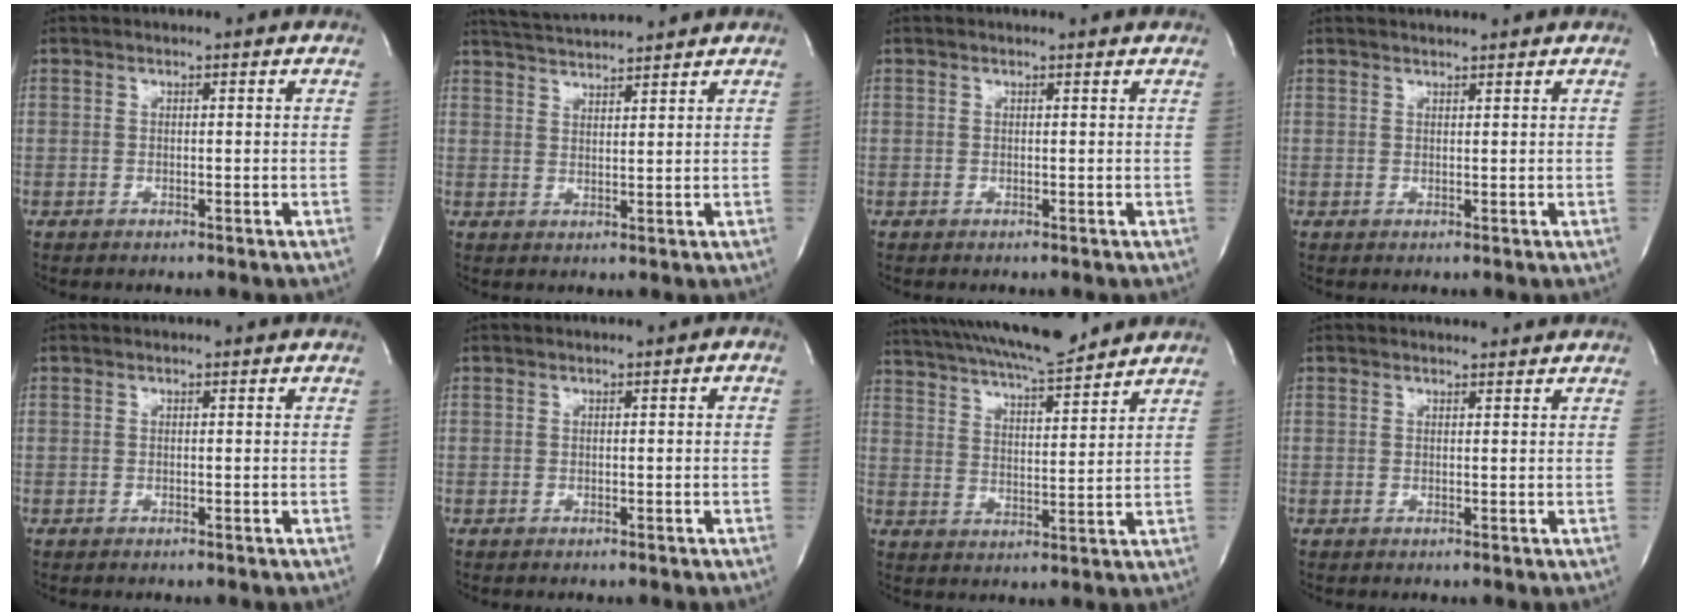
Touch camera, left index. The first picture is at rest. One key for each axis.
{"total": 7.8, "fx": 7.4, "fy": 0.0, "fz": 2.2, "tx": -0.048, "ty": 0.022, "tz": 0.124}
{"total": 1.8, "fx": 1.7, "fy": 0.2, "fz": 0.4, "tx": -0.010, "ty": 0.006, "tz": 0.016}
{"total": 2.2, "fx": 2.1, "fy": 0.1, "fz": 0.4, "tx": -0.006, "ty": 0.012, "tz": 0.035}
{"total": 0.0}
{"total": 0.8, "fx": -0.2, "fy": 0.4, "fz": 0.6, "tx": -0.008, "ty": 0.000, "tz": -0.005}
{"total": 17.4, "fx": 15.3, "fy": 2.0, "fz": 8.1, "tx": -0.151, "ty": 0.024, "tz": 0.243}
{"total": 1.7, "fx": 1.7, "fy": 0.3, "fz": 0.2, "tx": -0.012, "ty": 0.004, "tz": 0.023}